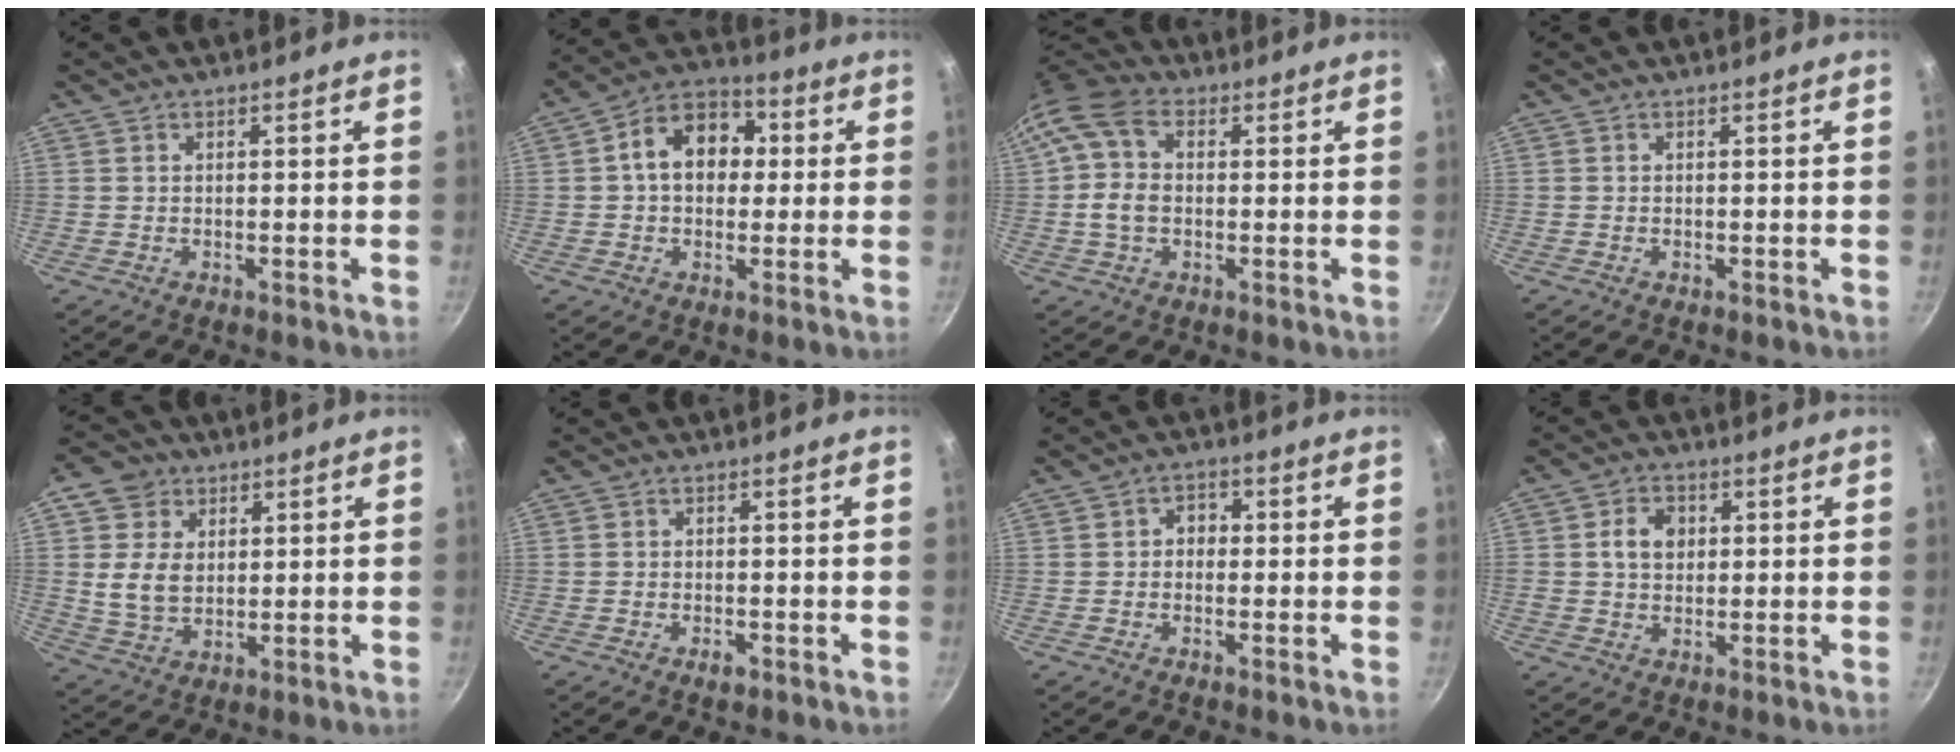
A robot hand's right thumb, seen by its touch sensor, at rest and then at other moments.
{"total": 11.9, "force": [1.4, 8.8, 7.9], "torque": [-0.081, 0.027, 0.002]}
{"total": 9.8, "force": [1.0, 7.0, 6.8], "torque": [-0.129, 0.013, 0.004]}
{"total": 0.0}
{"total": 9.6, "force": [2.4, 7.7, 5.1], "torque": [-0.064, -0.010, 0.046]}
{"total": 1.9, "force": [-1.0, 1.0, 1.2], "torque": [-0.021, 0.007, -0.019]}
{"total": 2.8, "force": [-0.3, 2.3, 1.5], "torque": [-0.007, 0.010, -0.012]}
{"total": 5.5, "force": [0.9, 4.3, 3.3], "torque": [-0.035, 0.006, 0.009]}